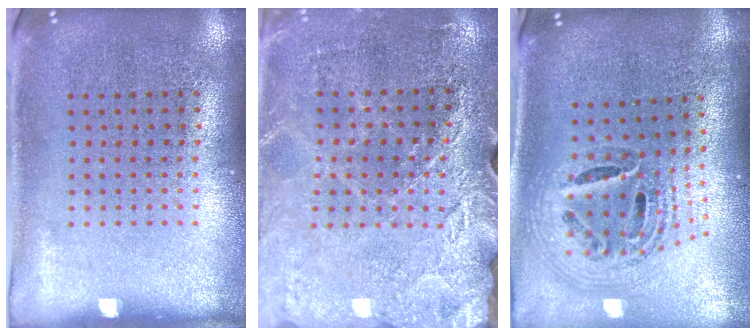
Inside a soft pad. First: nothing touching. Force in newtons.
{"total": 2.7, "press": 2.7, "slide": 0.4}
{"total": 1.7, "press": 1.5, "slide": 0.9}